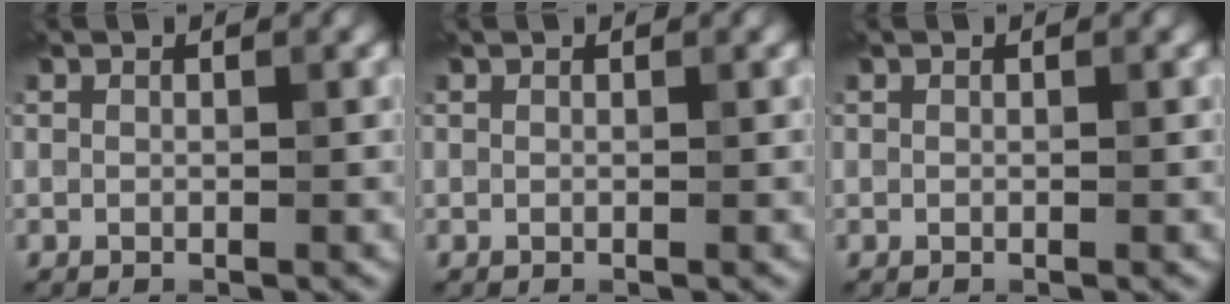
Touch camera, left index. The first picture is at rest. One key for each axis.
{"total": 0.0}
{"total": 0.0}